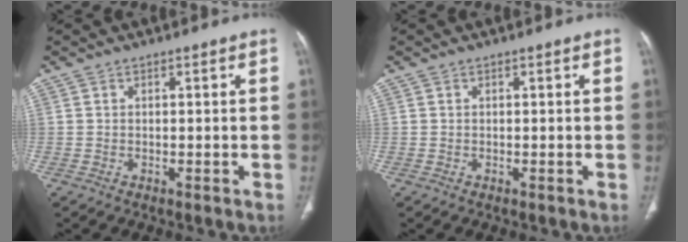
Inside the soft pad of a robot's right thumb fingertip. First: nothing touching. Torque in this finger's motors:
{"motor_torque": [0.00, 0.00, 0.00, 0.01, 0.00]}